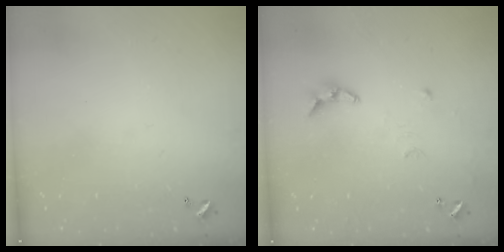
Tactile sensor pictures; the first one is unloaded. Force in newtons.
{"total": 9.0, "press": 9.0, "slide": 0.5}